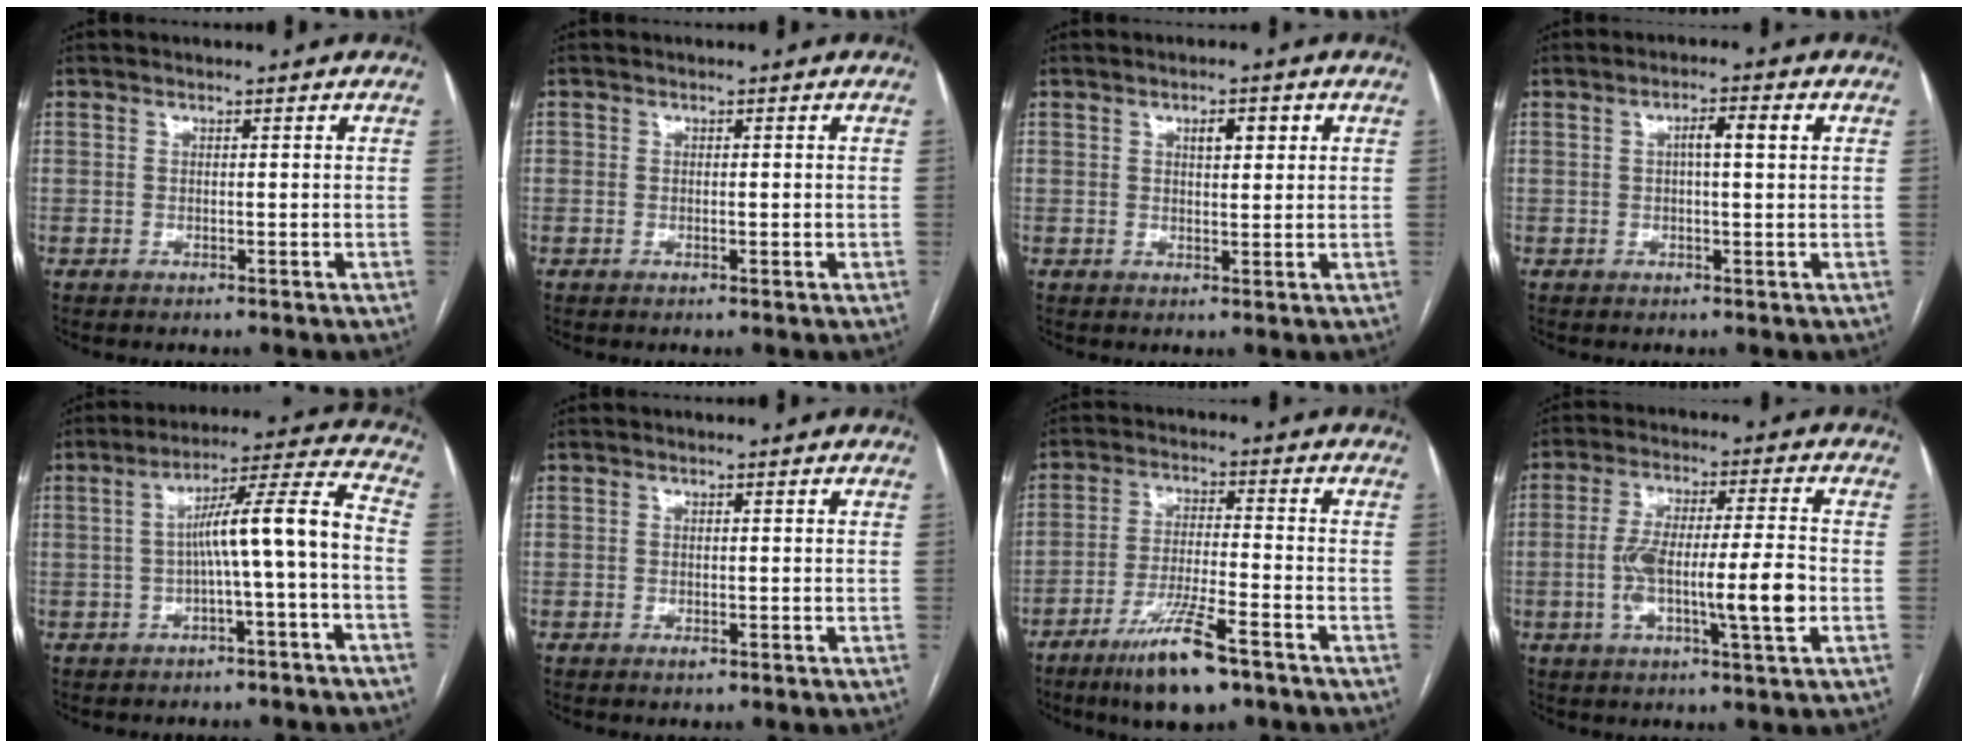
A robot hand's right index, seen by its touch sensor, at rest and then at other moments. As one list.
[{"total": 0.9, "force": [-0.2, 0.5, 0.8], "torque": [-0.010, 0.002, 0.000]}, {"total": 3.0, "force": [1.3, 1.1, 2.5], "torque": [-0.040, 0.004, 0.020]}, {"total": 3.5, "force": [0.8, 0.4, 3.4], "torque": [-0.058, 0.010, 0.012]}, {"total": 10.0, "force": [-1.8, -0.3, 9.8], "torque": [-0.151, 0.034, -0.026]}, {"total": 0.6, "force": [-0.4, 0.3, 0.4], "torque": [-0.004, 0.000, -0.004]}, {"total": 10.5, "force": [-6.9, 1.3, 7.9], "torque": [-0.151, -0.022, -0.118]}, {"total": 11.7, "force": [-2.3, 1.0, 11.4], "torque": [-0.204, 0.009, -0.040]}]